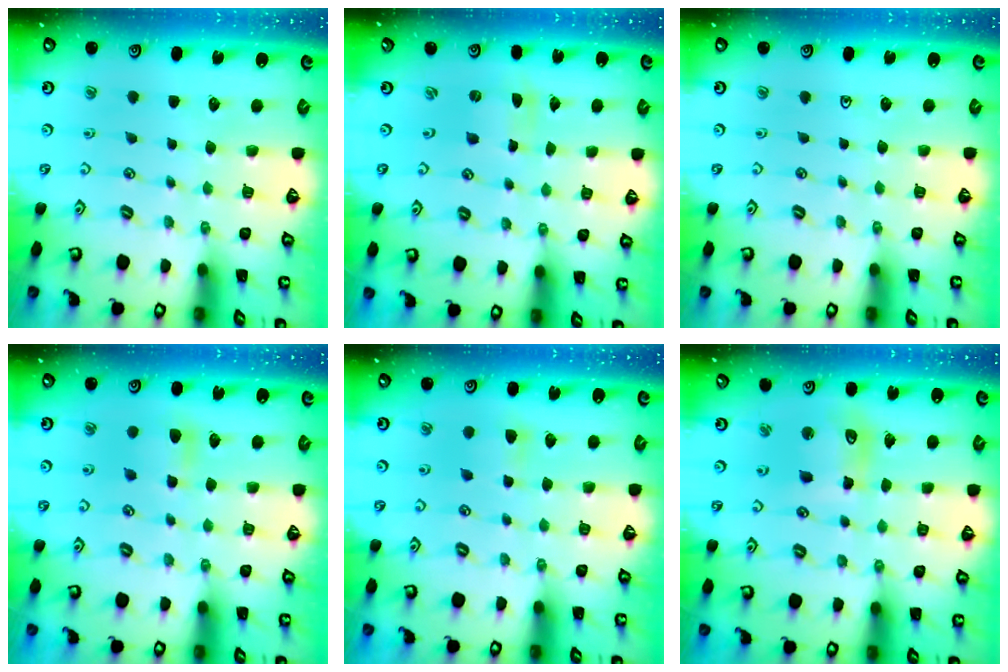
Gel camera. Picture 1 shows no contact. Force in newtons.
{"total": 0.7, "press": 0.6, "slide": 0.3}
{"total": 0.0}
{"total": 5.7, "press": 5.7, "slide": 0.6}
{"total": 3.9, "press": 3.9, "slide": 0.7}
{"total": 10.4, "press": 10.3, "slide": 1.4}